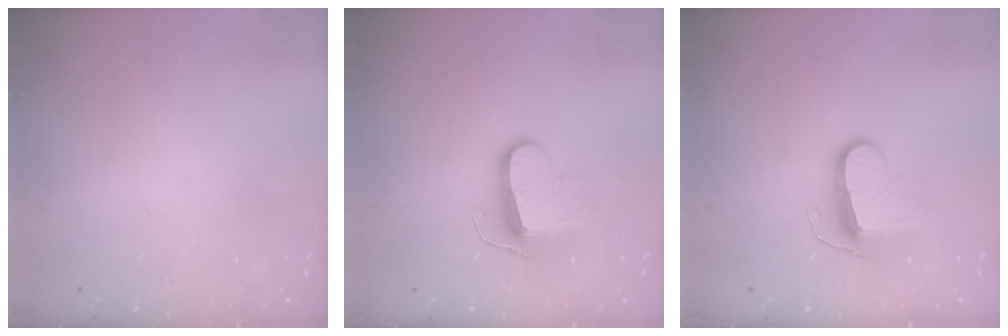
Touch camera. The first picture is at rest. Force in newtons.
{"total": 9.8, "press": 9.8, "slide": 0.2}
{"total": 9.6, "press": 9.6, "slide": 0.2}